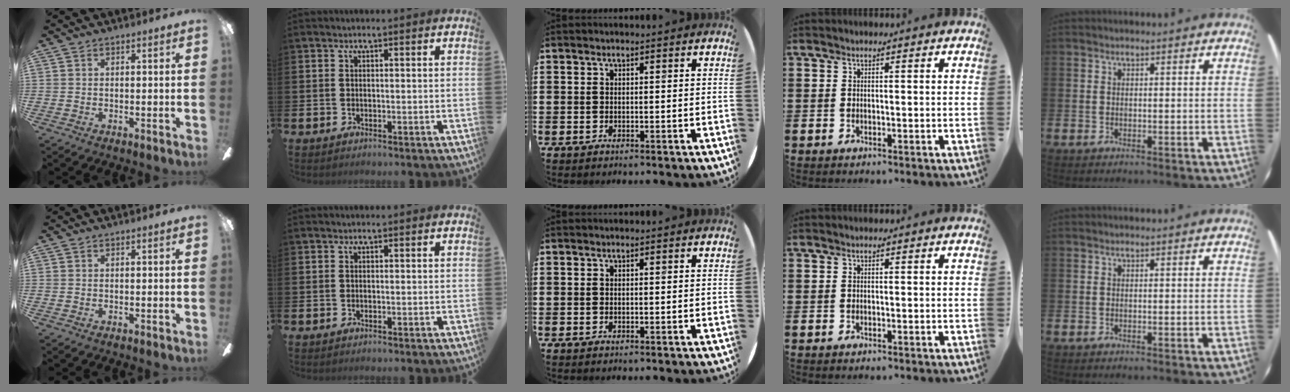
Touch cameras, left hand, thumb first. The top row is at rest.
{}